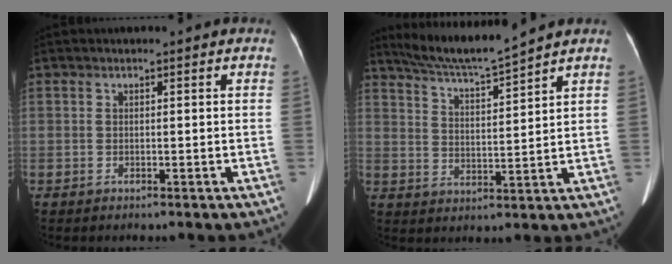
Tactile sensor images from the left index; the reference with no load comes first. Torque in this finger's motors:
{"motor_torque": [-0.80, -0.83, -0.44, -0.03]}